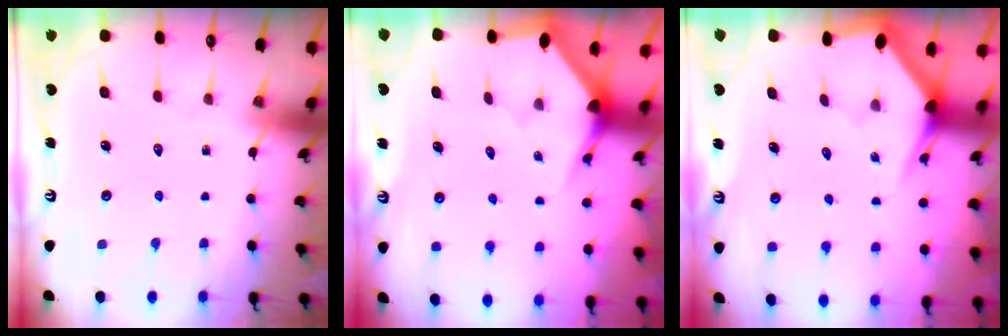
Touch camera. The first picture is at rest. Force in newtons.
{"total": 3.4, "press": 3.4, "slide": 0.1}
{"total": 3.1, "press": 3.1, "slide": 0.1}